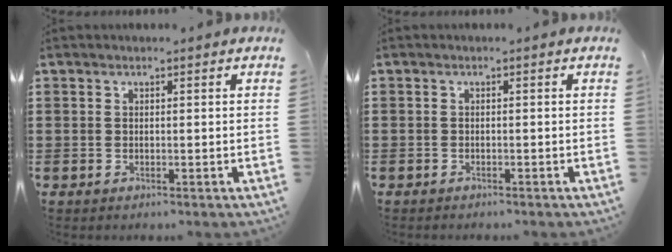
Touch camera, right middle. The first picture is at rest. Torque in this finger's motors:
{"motor_torque": [1.64, -0.50, 0.07, 0.00]}